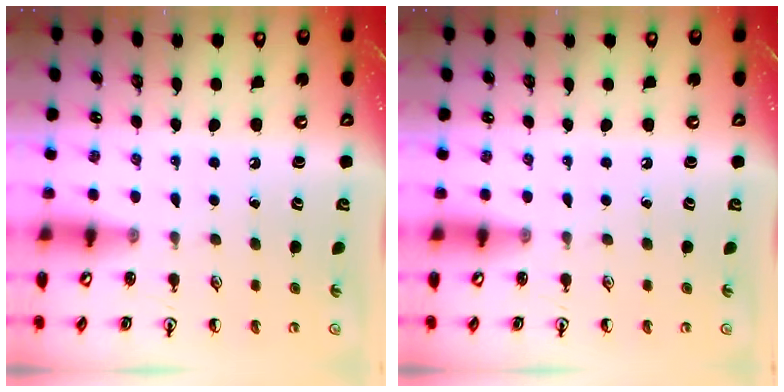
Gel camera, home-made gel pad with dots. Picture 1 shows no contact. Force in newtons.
{"total": 0.0}